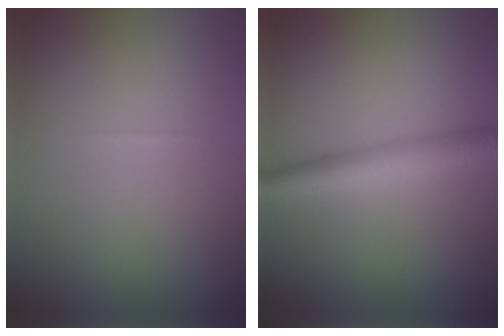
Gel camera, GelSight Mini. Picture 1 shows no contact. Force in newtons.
{"total": 3.5, "press": 3.5, "slide": 0.0}